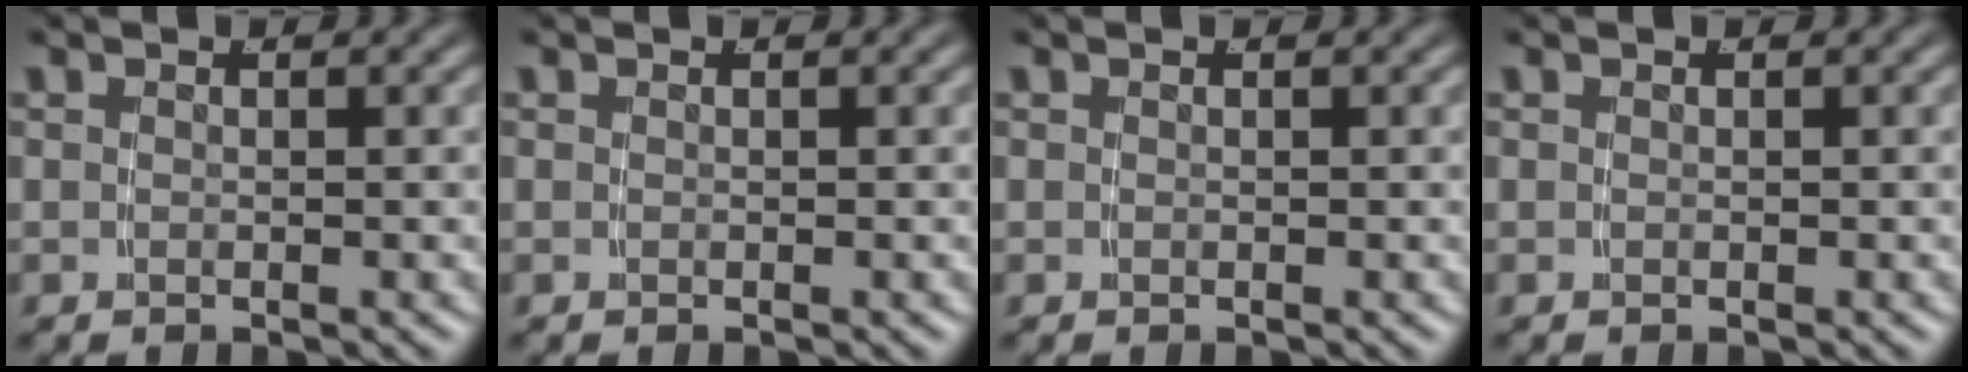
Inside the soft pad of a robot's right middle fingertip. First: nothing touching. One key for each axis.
{"total": 0.0}
{"total": 0.0}
{"total": 0.0}